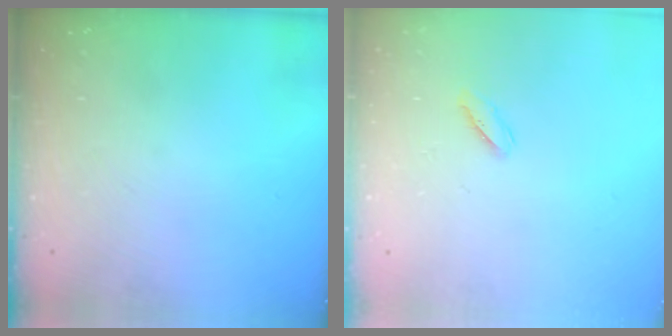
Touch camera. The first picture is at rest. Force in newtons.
{"total": 2.1, "press": 2.0, "slide": 0.7}